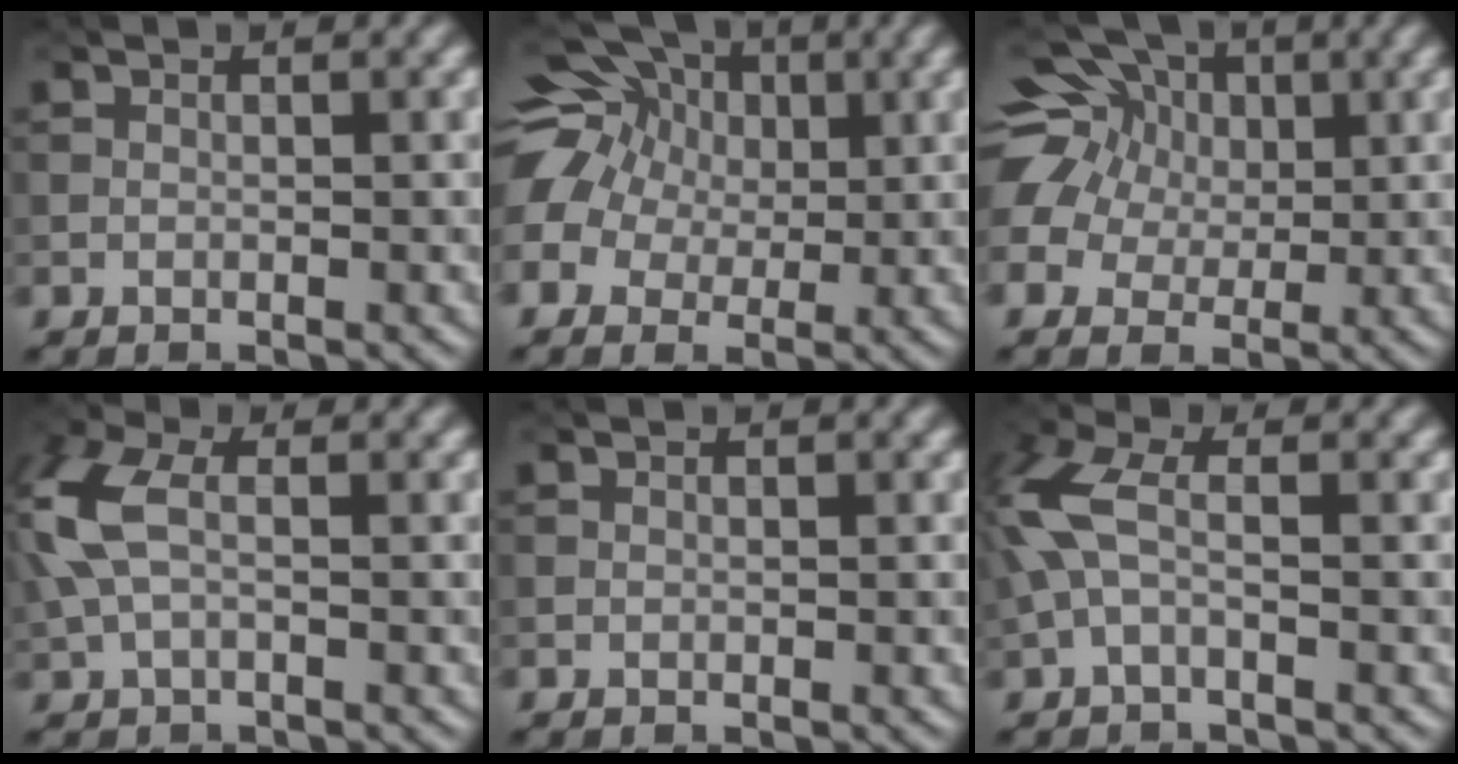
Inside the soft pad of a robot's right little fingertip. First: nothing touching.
{"total": 13.5, "force": [4.8, 10.6, 6.8], "torque": [-0.164, 0.047, 0.054]}
{"total": 12.5, "force": [5.7, 8.6, 6.9], "torque": [-0.149, 0.048, 0.054]}
{"total": 5.5, "force": [0.7, 3.2, 4.5], "torque": [-0.129, 0.014, 0.003]}
{"total": 0.0}
{"total": 4.5, "force": [-0.2, 2.0, 4.0], "torque": [-0.114, 0.015, -0.016]}